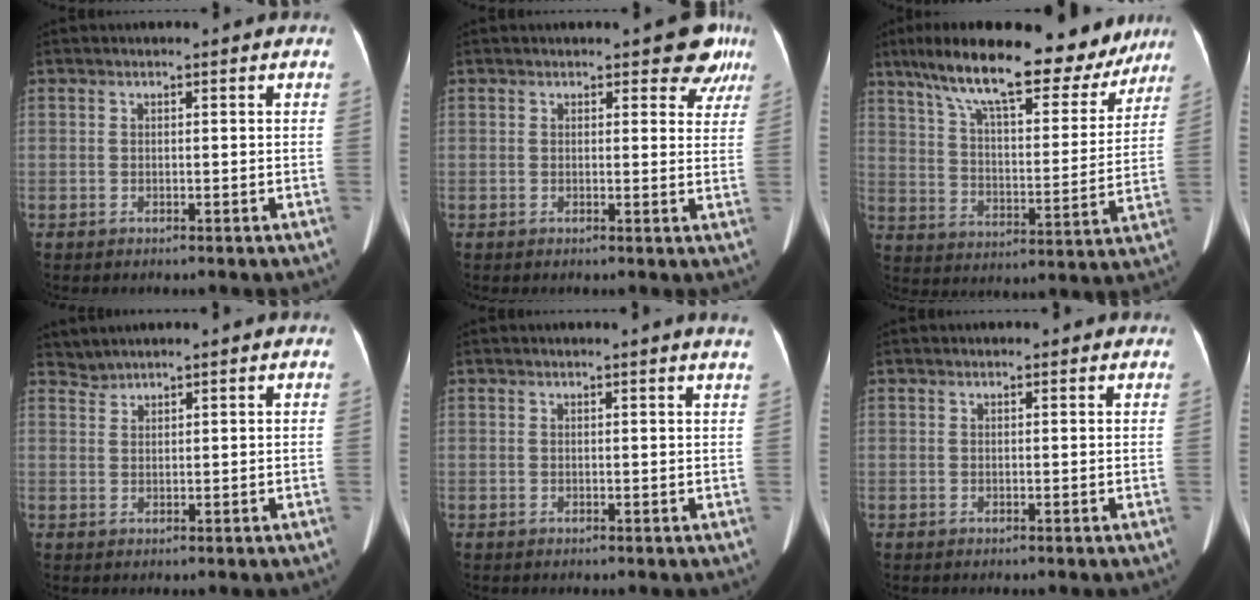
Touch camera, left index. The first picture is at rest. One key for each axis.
{"total": 5.0, "fx": 3.4, "fy": 2.1, "fz": 3.0, "tx": -0.014, "ty": -0.013, "tz": 0.027}
{"total": 22.8, "fx": 17.7, "fy": 6.2, "fz": 13.0, "tx": -0.205, "ty": 0.009, "tz": 0.258}
{"total": 2.5, "fx": 2.5, "fy": 0.1, "fz": 0.0, "tx": 0.000, "ty": 0.009, "tz": 0.046}
{"total": 3.9, "fx": 3.5, "fy": -0.7, "fz": 1.5, "tx": -0.015, "ty": -0.019, "tz": 0.018}
{"total": 3.2, "fx": 2.7, "fy": 1.1, "fz": 1.3, "tx": -0.011, "ty": 0.007, "tz": 0.027}